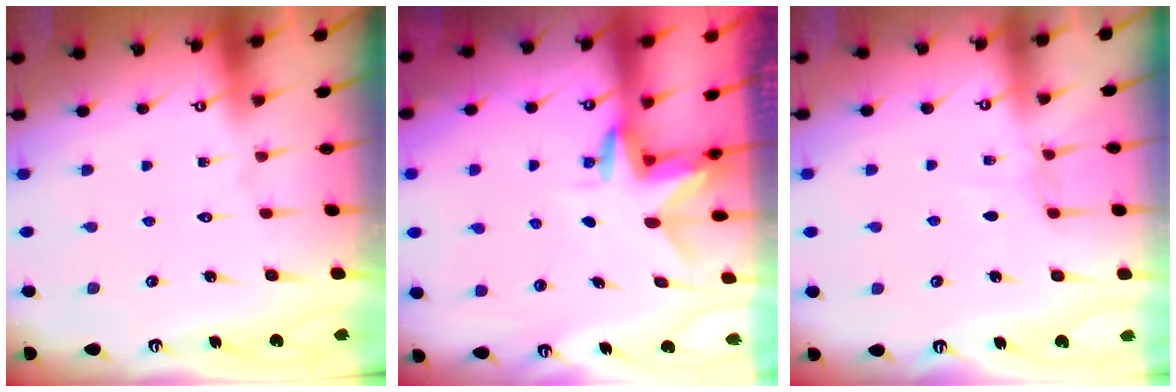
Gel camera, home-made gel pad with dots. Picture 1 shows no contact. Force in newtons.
{"total": 3.1, "press": 3.1, "slide": 0.2}
{"total": 3.8, "press": 3.8, "slide": 0.5}